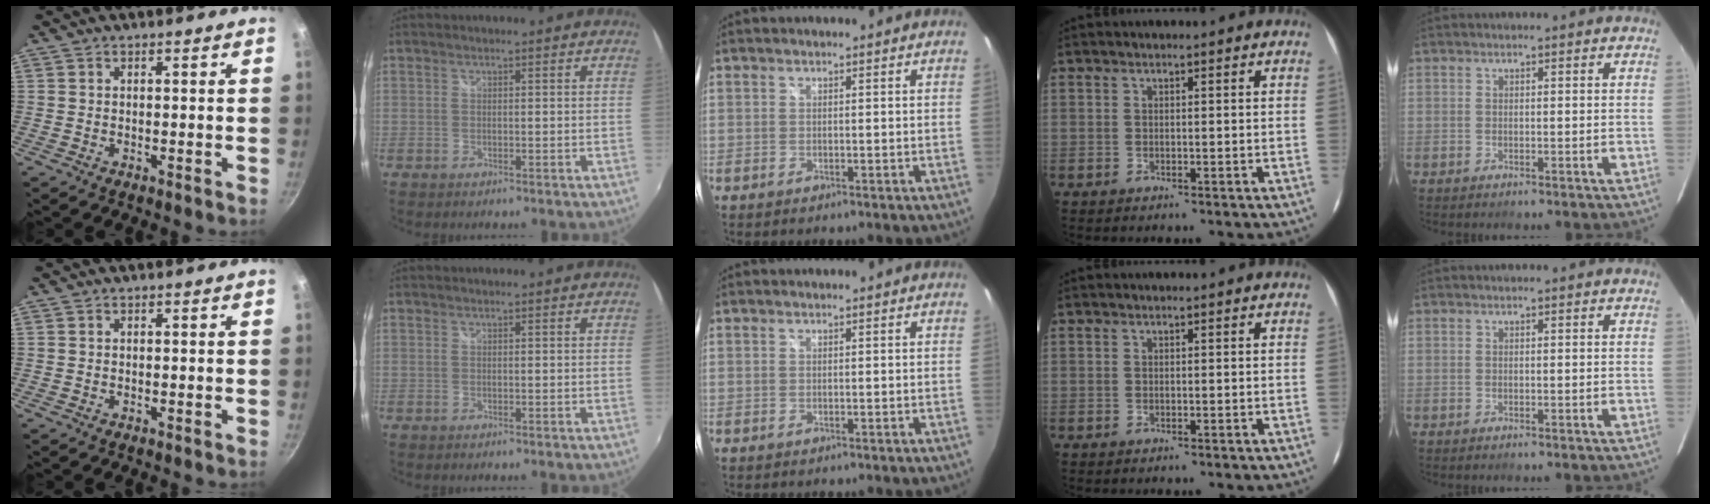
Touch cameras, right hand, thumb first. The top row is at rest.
{}